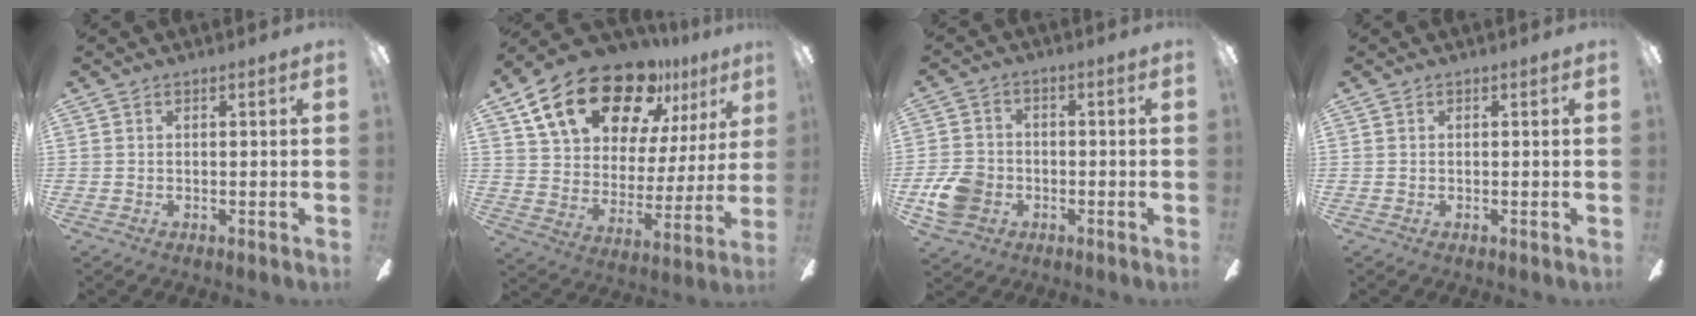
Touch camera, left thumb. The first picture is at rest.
{"total": 22.5, "force": [15.2, 11.4, 12.0], "torque": [-0.201, -0.088, 0.272]}
{"total": 8.9, "force": [-2.9, 7.1, 4.5], "torque": [-0.103, 0.020, -0.054]}
{"total": 0.0}